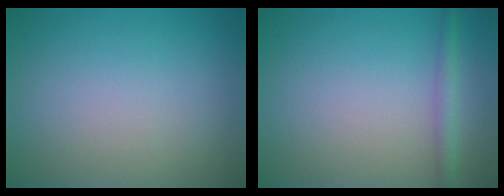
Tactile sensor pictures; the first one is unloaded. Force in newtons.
{"total": 1.7, "press": 1.7, "slide": 0.1}